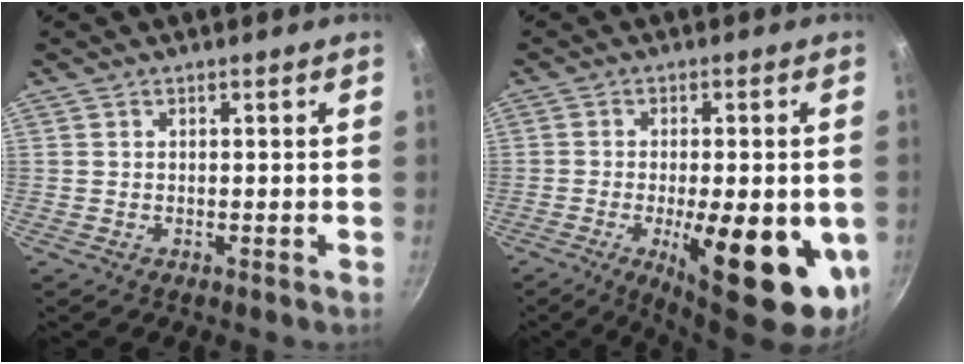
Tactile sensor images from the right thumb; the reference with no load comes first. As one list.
[{"total": 18.0, "force": [-4.6, 5.9, 16.4], "torque": [-0.211, -0.004, -0.056]}]